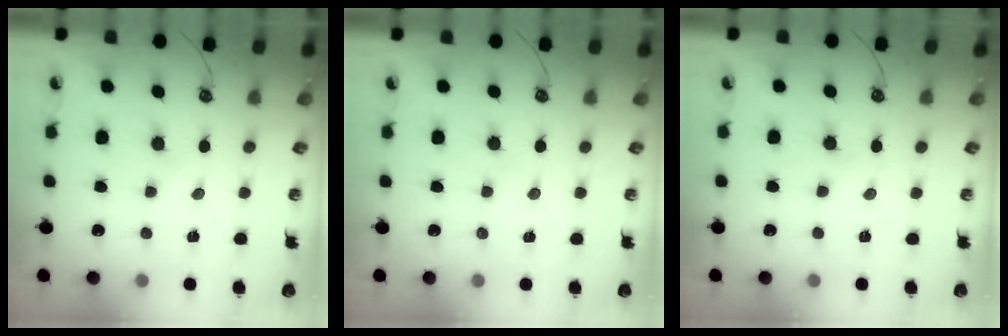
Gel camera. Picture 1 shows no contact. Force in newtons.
{"total": 1.4, "press": 1.4, "slide": 0.2}
{"total": 2.0, "press": 2.0, "slide": 0.3}